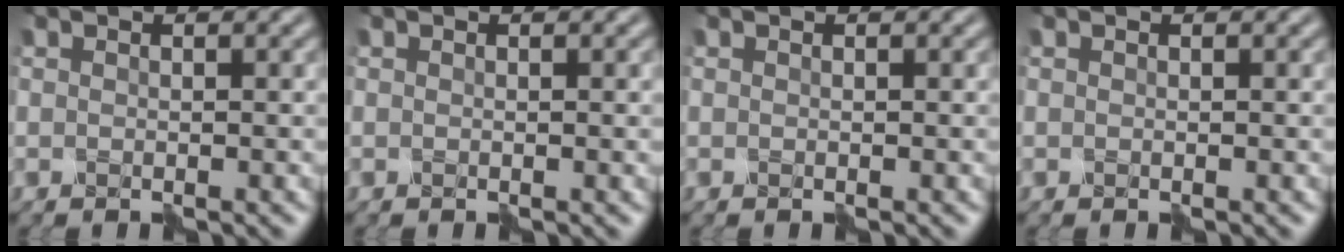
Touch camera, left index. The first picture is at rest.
{"total": 0.7, "force": [0.0, 0.2, 0.7], "torque": [-0.009, 0.001, -0.001]}
{"total": 0.0}
{"total": 0.0}